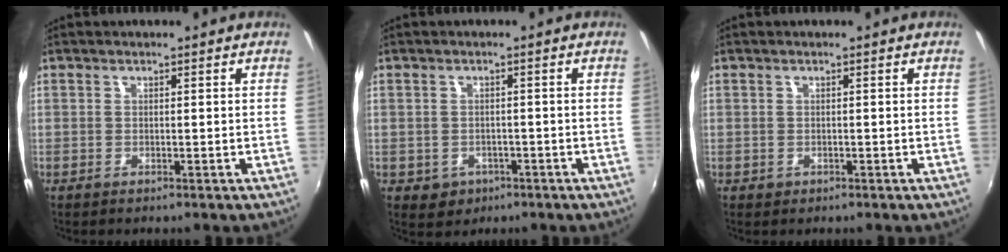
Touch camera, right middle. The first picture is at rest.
{"total": 4.0, "force": [-1.5, 3.5, 1.2], "torque": [-0.033, -0.002, -0.013]}
{"total": 0.7, "force": [-0.3, 0.7, 0.1], "torque": [-0.001, -0.003, -0.003]}